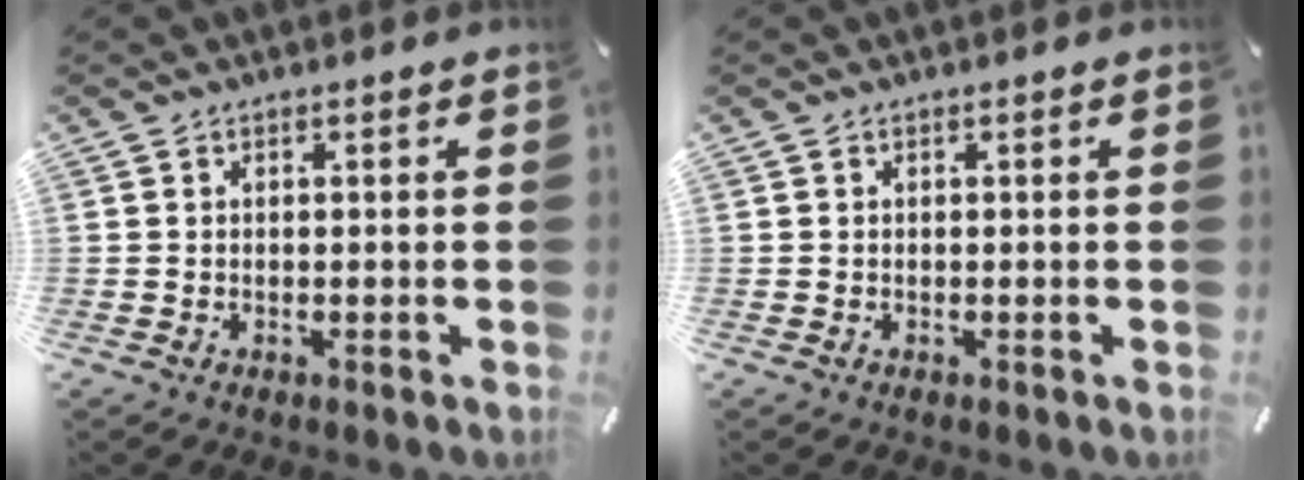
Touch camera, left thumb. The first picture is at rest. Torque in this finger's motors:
{"motor_torque": [0.00, 0.00, 0.00, 0.00, 0.00]}